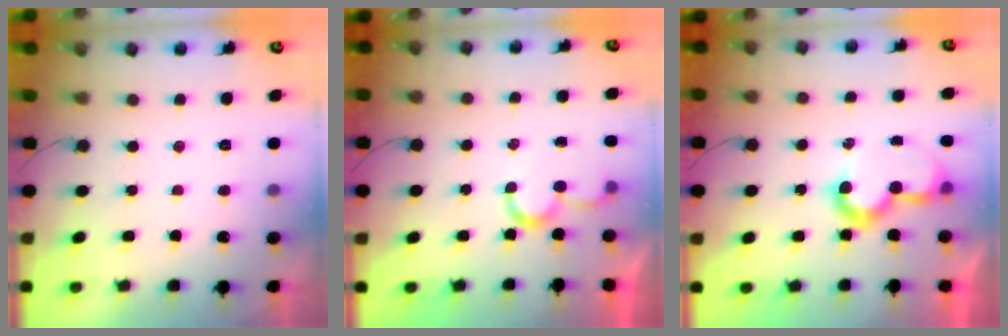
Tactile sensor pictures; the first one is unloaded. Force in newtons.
{"total": 4.7, "press": 4.6, "slide": 0.4}
{"total": 7.7, "press": 7.7, "slide": 0.7}